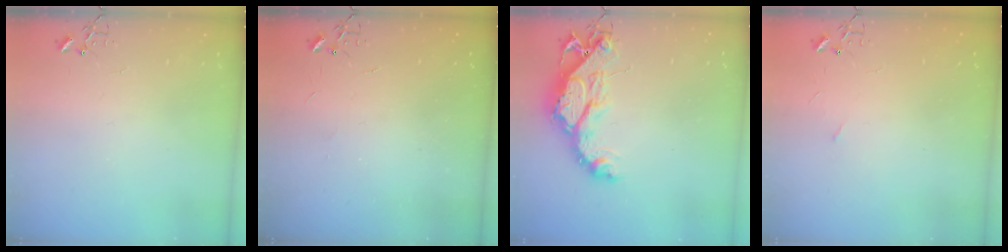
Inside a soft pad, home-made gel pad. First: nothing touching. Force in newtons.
{"total": 1.9, "press": 1.9, "slide": 0.3}
{"total": 14.8, "press": 14.8, "slide": 1.4}
{"total": 2.6, "press": 2.6, "slide": 0.4}